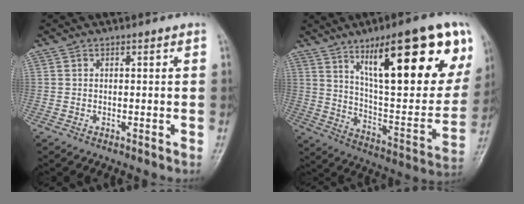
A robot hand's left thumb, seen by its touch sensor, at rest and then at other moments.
{"total": 29.5, "force": [13.9, 9.0, 24.5], "torque": [-0.320, -0.031, 0.224]}